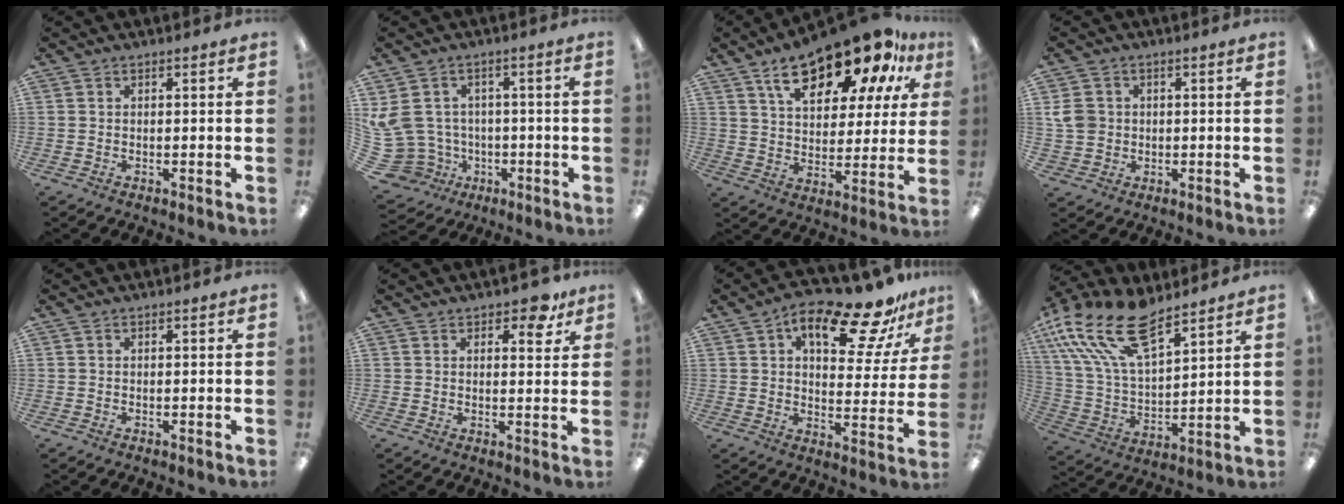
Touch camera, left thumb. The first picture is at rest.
{"total": 9.9, "force": [0.4, 9.2, 3.6], "torque": [-0.124, -0.010, 0.017]}
{"total": 19.4, "force": [13.6, 8.0, 11.3], "torque": [-0.181, -0.078, 0.229]}
{"total": 5.4, "force": [0.6, 5.0, 1.9], "torque": [-0.034, 0.011, 0.016]}
{"total": 0.0}
{"total": 5.2, "force": [3.7, 2.5, 2.9], "torque": [-0.024, -0.015, 0.058]}
{"total": 18.6, "force": [11.7, 7.6, 12.3], "torque": [-0.171, -0.065, 0.187]}
{"total": 20.5, "force": [13.2, 8.8, 12.9], "torque": [-0.278, -0.064, 0.238]}